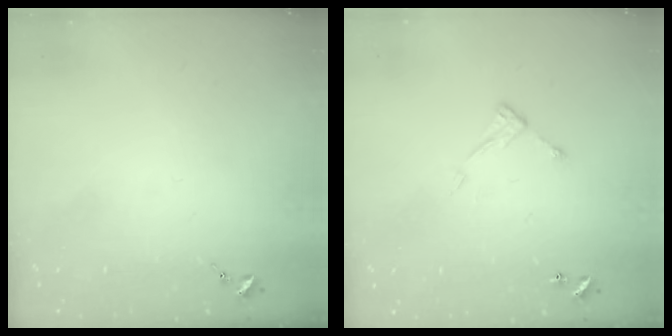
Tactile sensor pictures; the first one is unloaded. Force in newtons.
{"total": 7.1, "press": 7.1, "slide": 0.0}